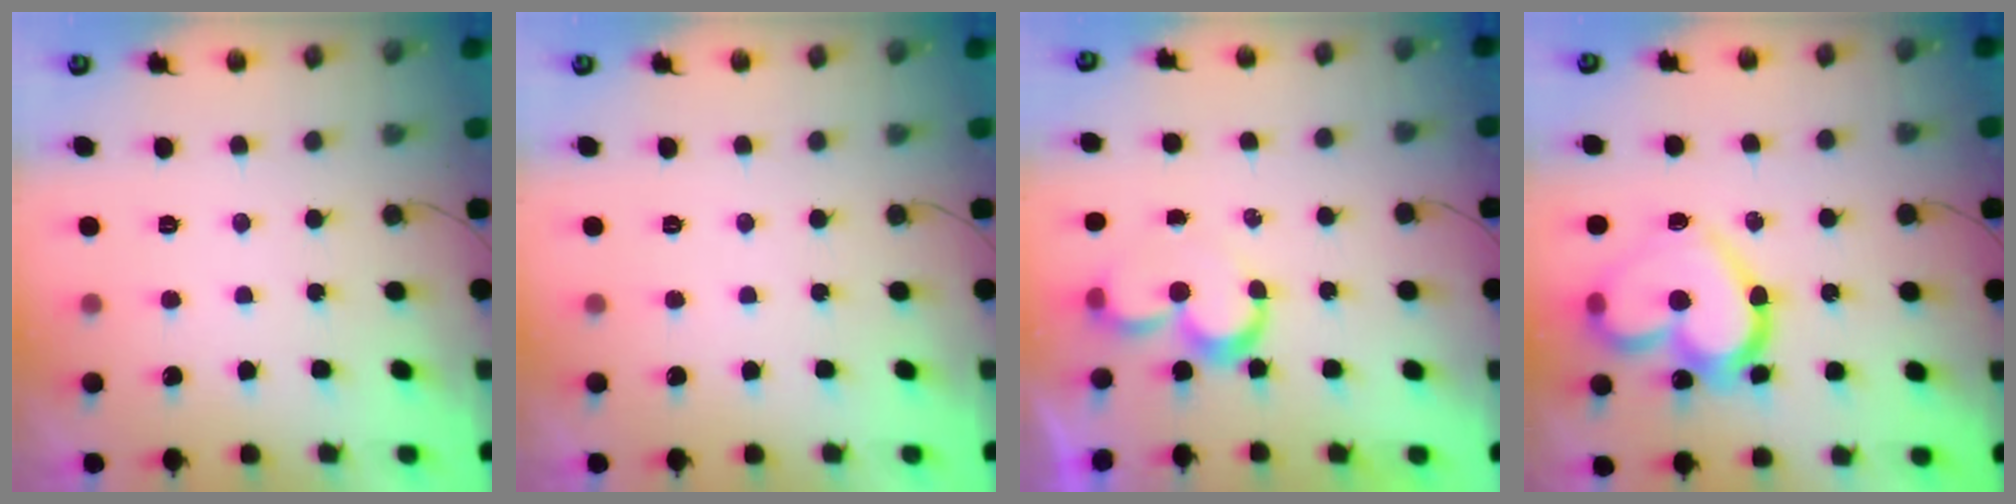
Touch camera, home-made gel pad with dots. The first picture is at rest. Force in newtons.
{"total": 0.0}
{"total": 7.2, "press": 7.1, "slide": 0.7}
{"total": 20.6, "press": 20.6, "slide": 1.9}